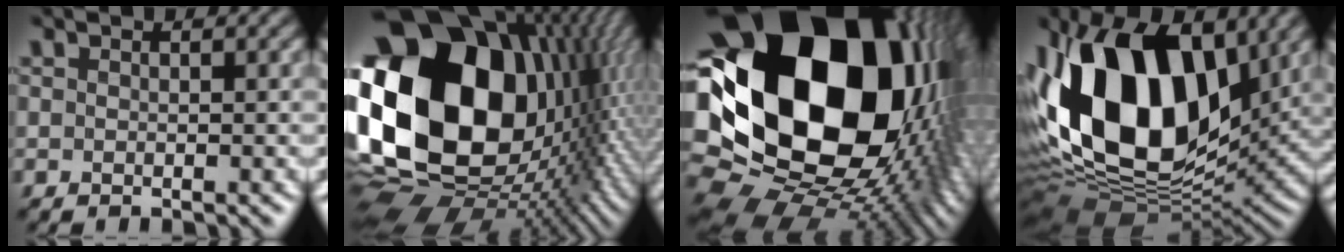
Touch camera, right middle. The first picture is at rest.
{"total": 22.3, "force": [2.2, 16.1, 15.2], "torque": [-0.338, -0.007, 0.056]}
{"total": 23.5, "force": [3.6, 16.9, 15.9], "torque": [-0.299, -0.064, 0.093]}
{"total": 16.6, "force": [3.9, 10.3, 12.4], "torque": [-0.258, 0.005, 0.057]}